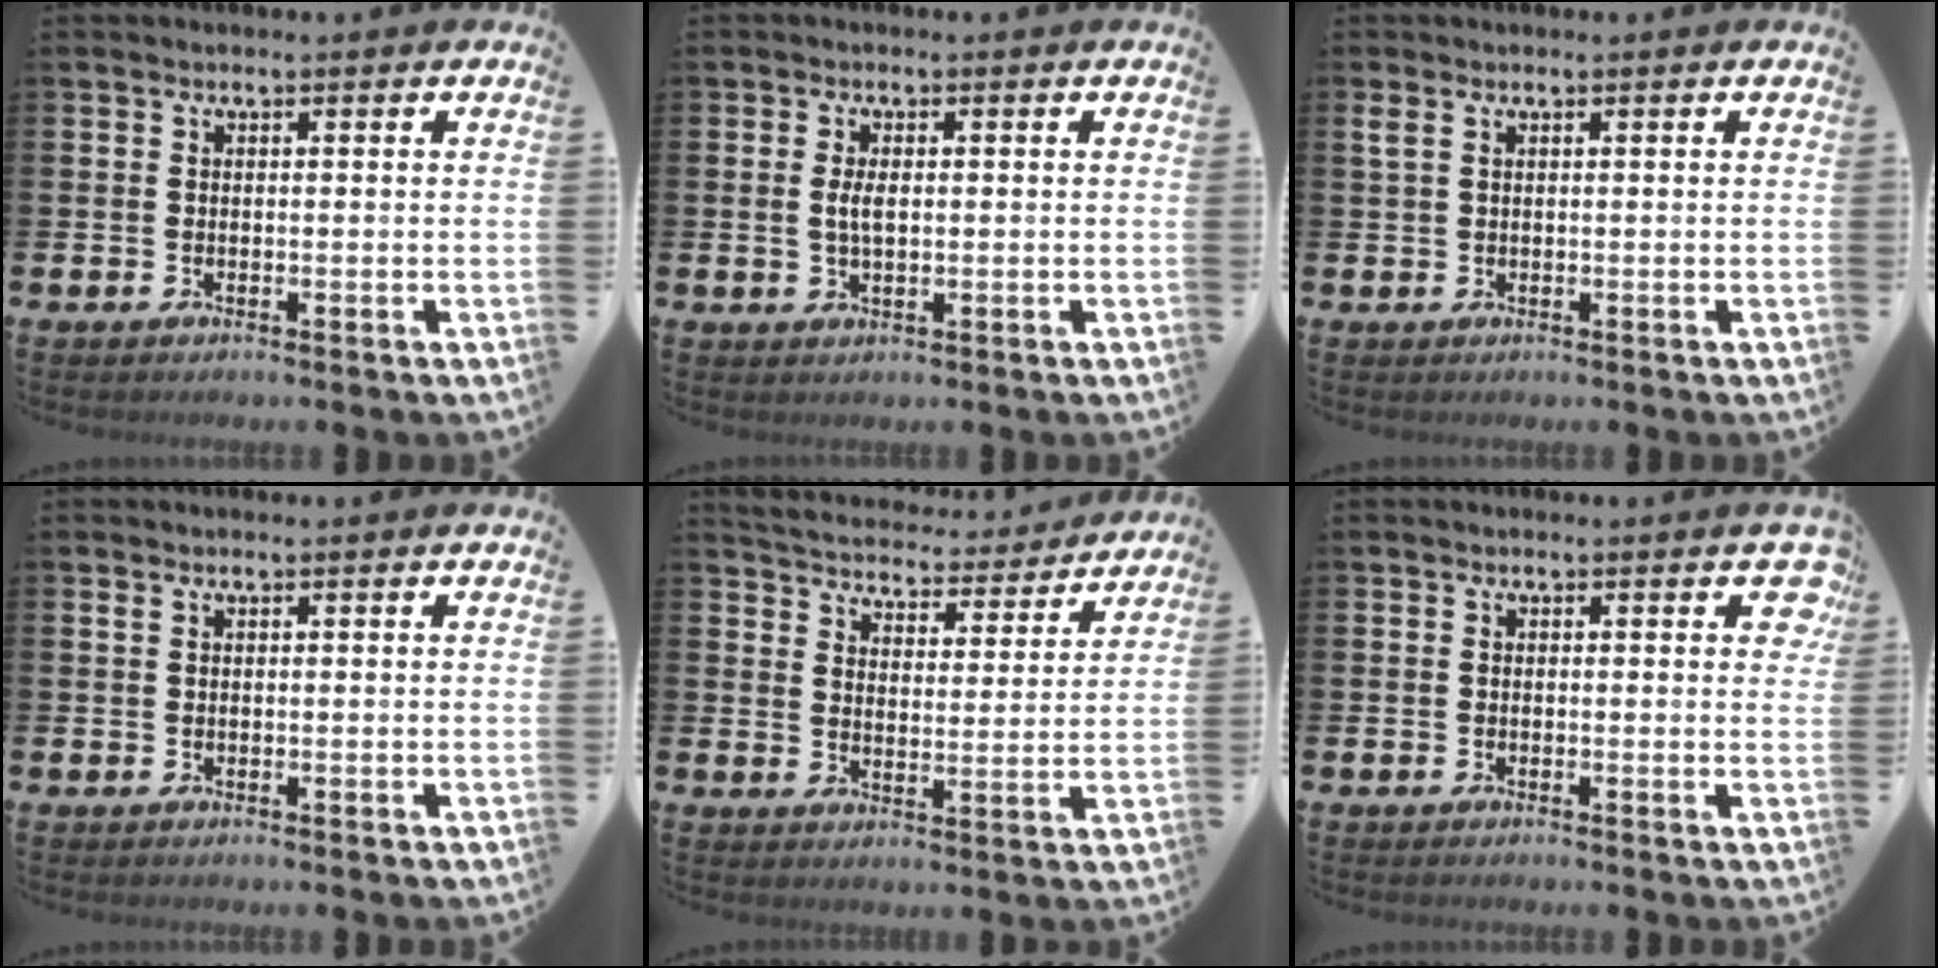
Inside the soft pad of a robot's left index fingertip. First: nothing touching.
{"total": 2.6, "force": [0.2, 1.2, 2.3], "torque": [-0.047, 0.005, 0.001]}
{"total": 1.3, "force": [0.8, 0.5, 0.8], "torque": [-0.017, 0.004, 0.013]}
{"total": 0.5, "force": [0.4, 0.2, 0.3], "torque": [-0.004, 0.003, 0.006]}
{"total": 4.9, "force": [4.8, 0.8, 0.2], "torque": [-0.026, -0.042, 0.079]}
{"total": 1.7, "force": [0.6, 0.8, 1.4], "torque": [-0.011, 0.002, 0.005]}